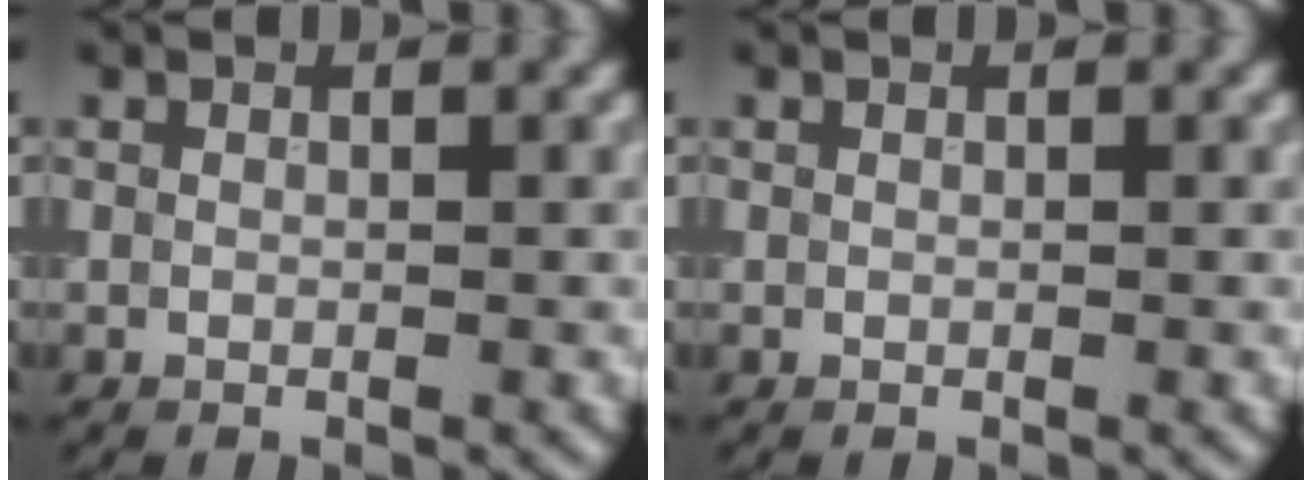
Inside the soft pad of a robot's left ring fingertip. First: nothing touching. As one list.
[{"total": 0.0}]